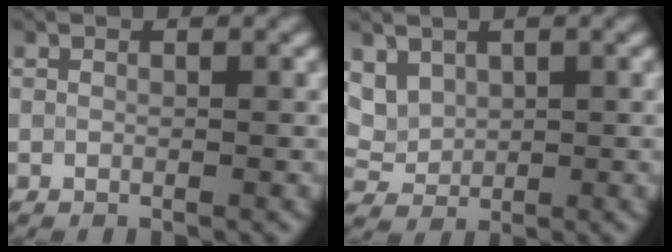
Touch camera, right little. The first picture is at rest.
{"total": 2.7, "force": [1.4, 2.0, 1.1], "torque": [-0.031, -0.011, 0.043]}